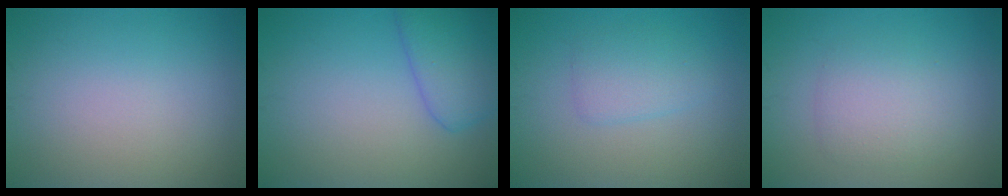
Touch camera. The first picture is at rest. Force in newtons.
{"total": 4.2, "press": 4.2, "slide": 0.3}
{"total": 2.3, "press": 2.3, "slide": 0.1}
{"total": 2.9, "press": 2.9, "slide": 0.2}